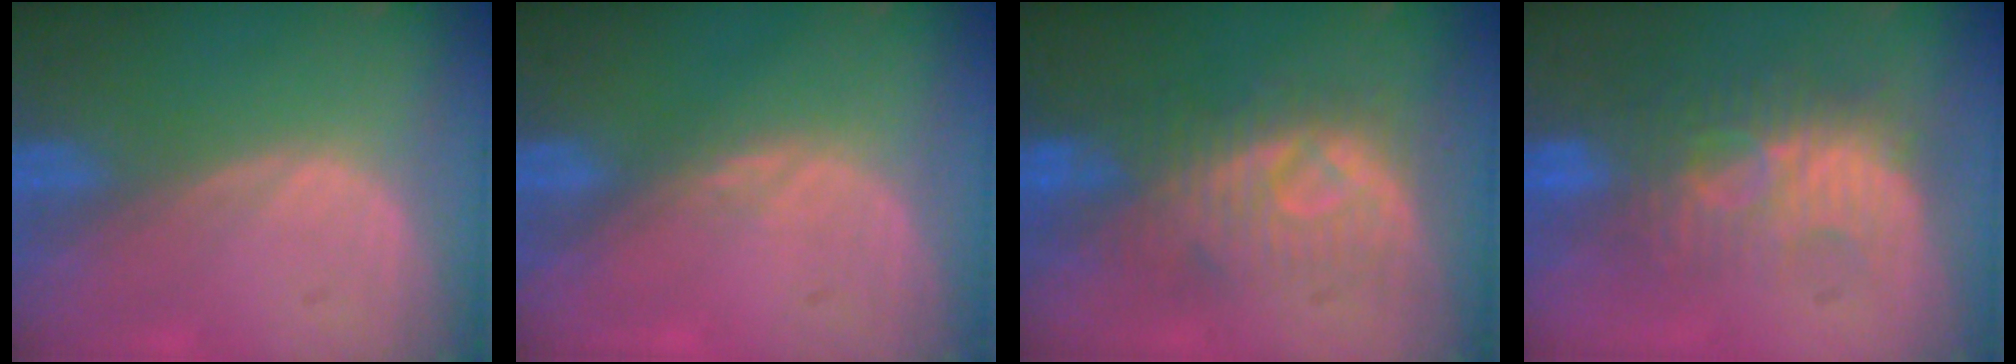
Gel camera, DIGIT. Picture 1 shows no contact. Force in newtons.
{"total": 1.1, "press": 1.0, "slide": 0.5}
{"total": 8.2, "press": 8.2, "slide": 0.2}
{"total": 8.8, "press": 8.4, "slide": 2.7}